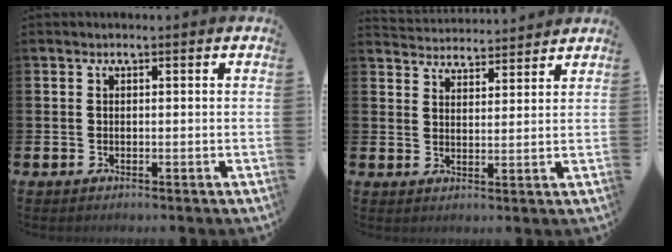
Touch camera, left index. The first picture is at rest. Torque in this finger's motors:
{"motor_torque": [-0.88, -0.88, -0.29, -0.09]}